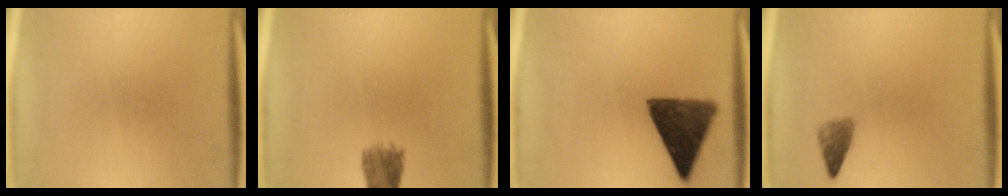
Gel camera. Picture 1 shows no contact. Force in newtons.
{"total": 3.9}
{"total": 11.8}
{"total": 2.2}